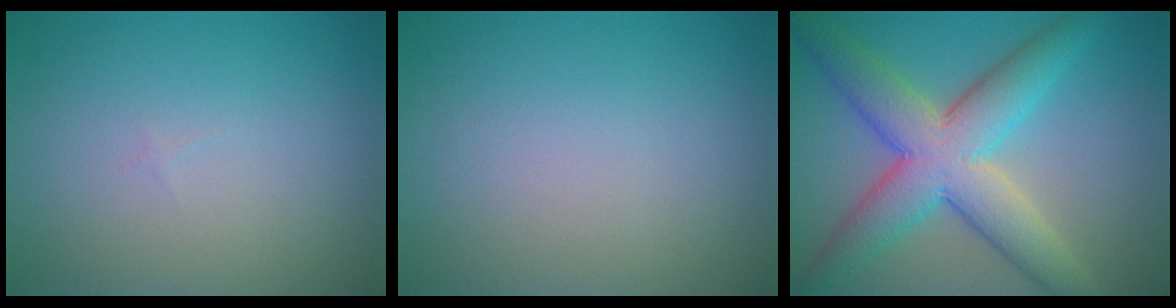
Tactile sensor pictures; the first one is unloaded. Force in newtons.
{"total": 0.0}
{"total": 8.7, "press": 8.7, "slide": 0.4}